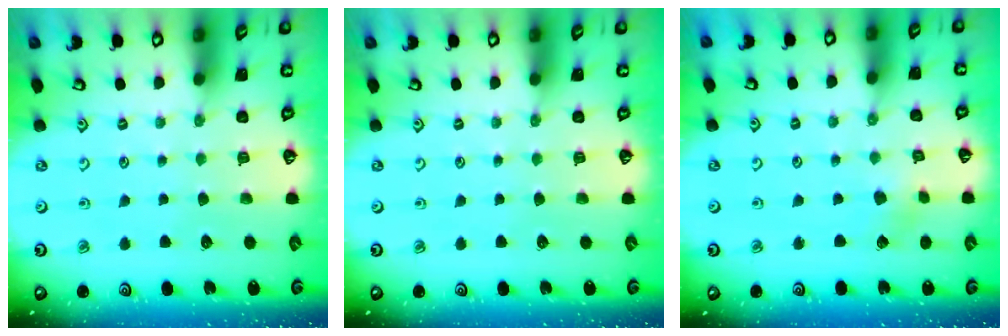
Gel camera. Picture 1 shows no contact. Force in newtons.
{"total": 0.0}
{"total": 2.4, "press": 2.2, "slide": 0.9}